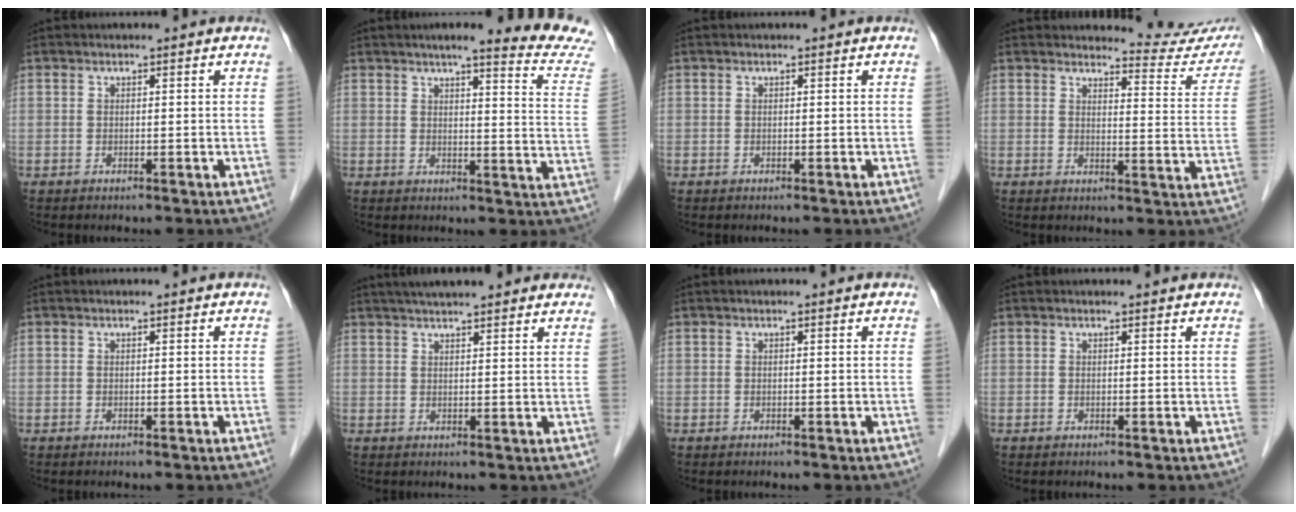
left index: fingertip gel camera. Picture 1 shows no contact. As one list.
[{"total": 15.2, "force": [14.0, -0.9, 5.7], "torque": [-0.066, -0.086, 0.144]}, {"total": 0.0}, {"total": 10.8, "force": [10.7, 1.0, 0.4], "torque": [0.015, -0.081, 0.098]}, {"total": 0.0}, {"total": 12.3, "force": [10.7, 2.0, 5.9], "torque": [-0.076, 0.033, 0.134]}, {"total": 0.0}, {"total": 0.6, "force": [0.6, 0.2, 0.1], "torque": [-0.012, 0.001, 0.005]}]